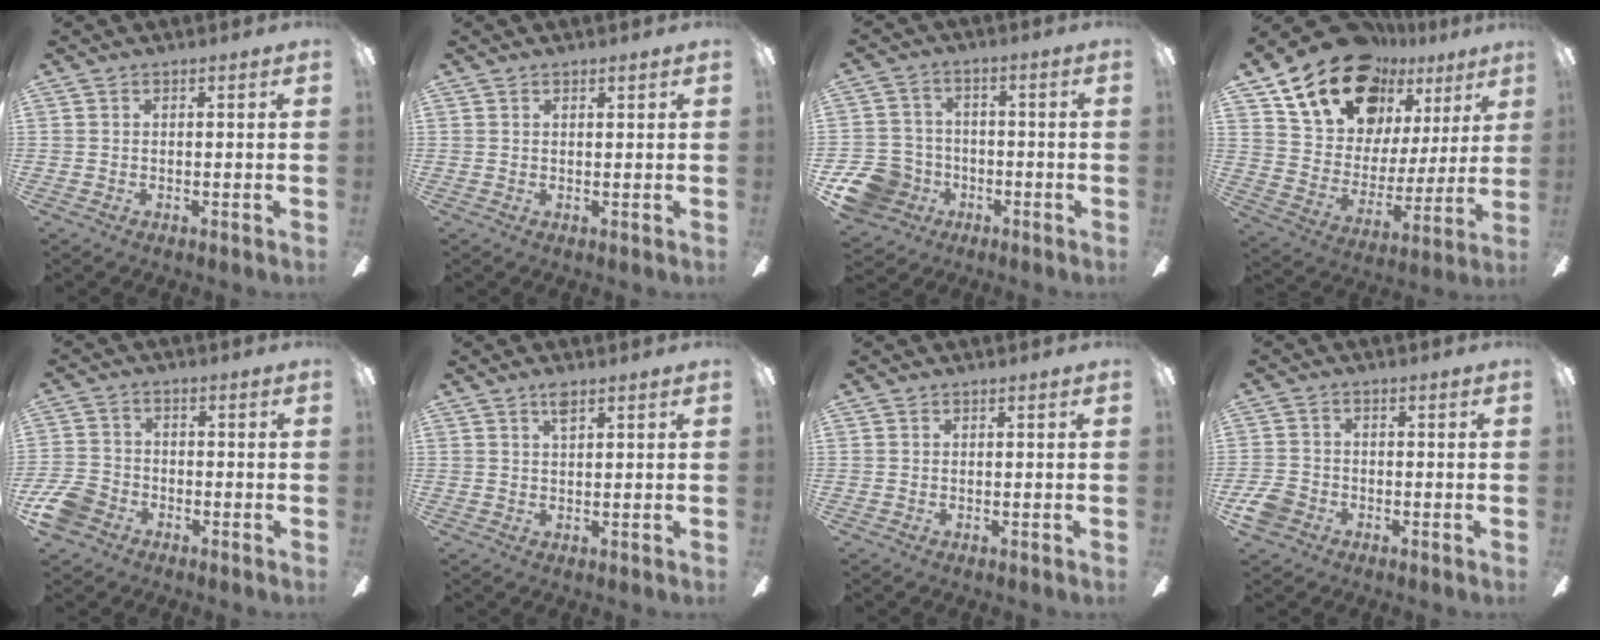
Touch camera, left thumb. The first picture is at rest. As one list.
[{"total": 0.8, "force": [0.7, 0.2, 0.3], "torque": [-0.007, 0.001, 0.012]}, {"total": 11.1, "force": [-5.1, 9.2, 3.6], "torque": [-0.089, 0.038, -0.087]}, {"total": 20.4, "force": [14.7, 11.3, 8.3], "torque": [-0.162, -0.088, 0.270]}, {"total": 7.6, "force": [-4.3, 5.4, 3.1], "torque": [-0.074, 0.029, -0.082]}, {"total": 2.6, "force": [1.7, 0.7, 1.8], "torque": [-0.034, 0.001, 0.027]}, {"total": 0.0}, {"total": 5.4, "force": [-2.9, 4.1, 2.1], "torque": [-0.048, 0.017, -0.054]}]